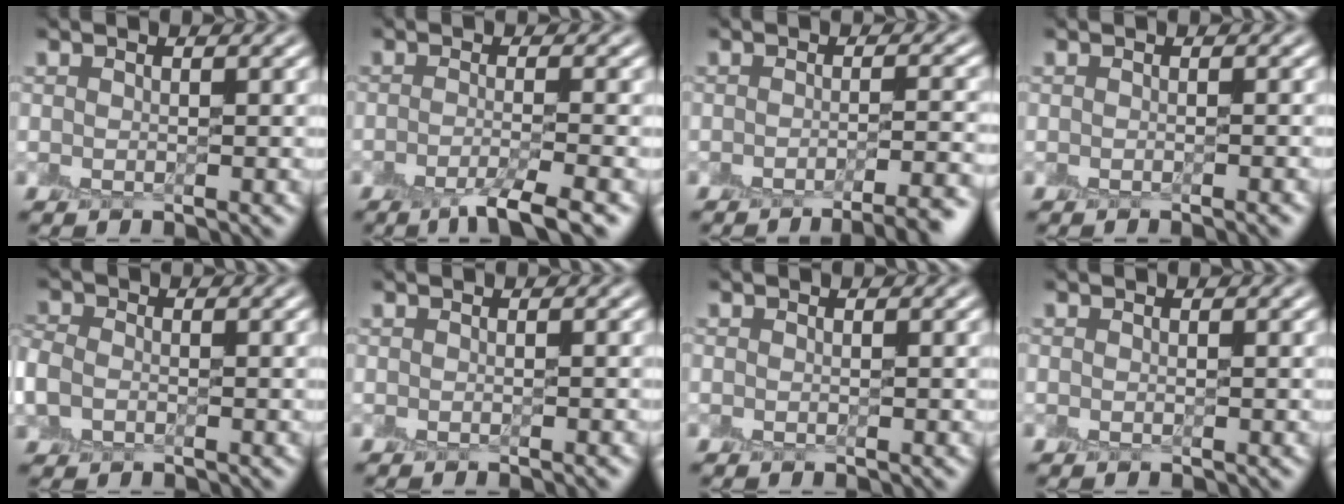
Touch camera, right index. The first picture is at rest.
{"total": 4.2, "force": [-2.6, 0.7, 3.2], "torque": [-0.053, -0.003, -0.053]}
{"total": 5.5, "force": [-3.8, 1.3, 3.8], "torque": [-0.044, 0.000, -0.049]}
{"total": 1.2, "force": [-0.9, 0.1, 0.8], "torque": [-0.007, -0.002, -0.008]}
{"total": 2.6, "force": [-0.7, 2.1, 1.4], "torque": [-0.036, 0.002, -0.023]}
{"total": 0.8, "force": [-0.6, 0.1, 0.5], "torque": [-0.006, -0.003, -0.006]}
{"total": 0.0}
{"total": 0.0}